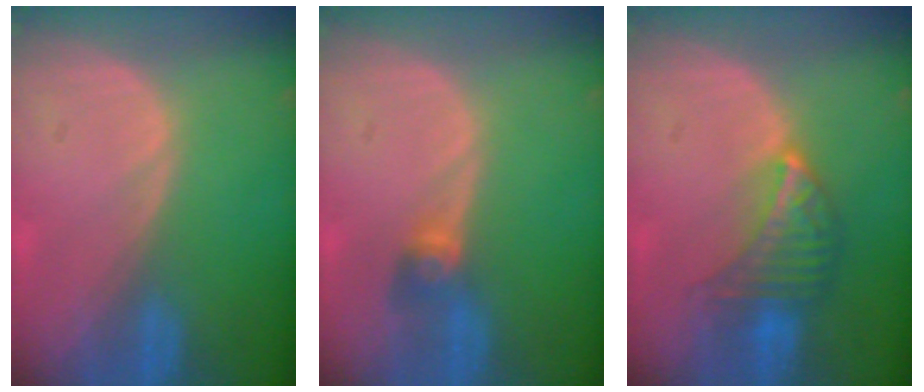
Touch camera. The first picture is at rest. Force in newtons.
{"total": 2.7, "press": 2.6, "slide": 0.5}
{"total": 6.8, "press": 6.2, "slide": 2.8}